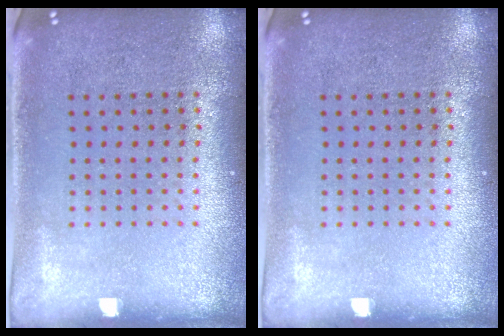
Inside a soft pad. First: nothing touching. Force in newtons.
{"total": 0.0}